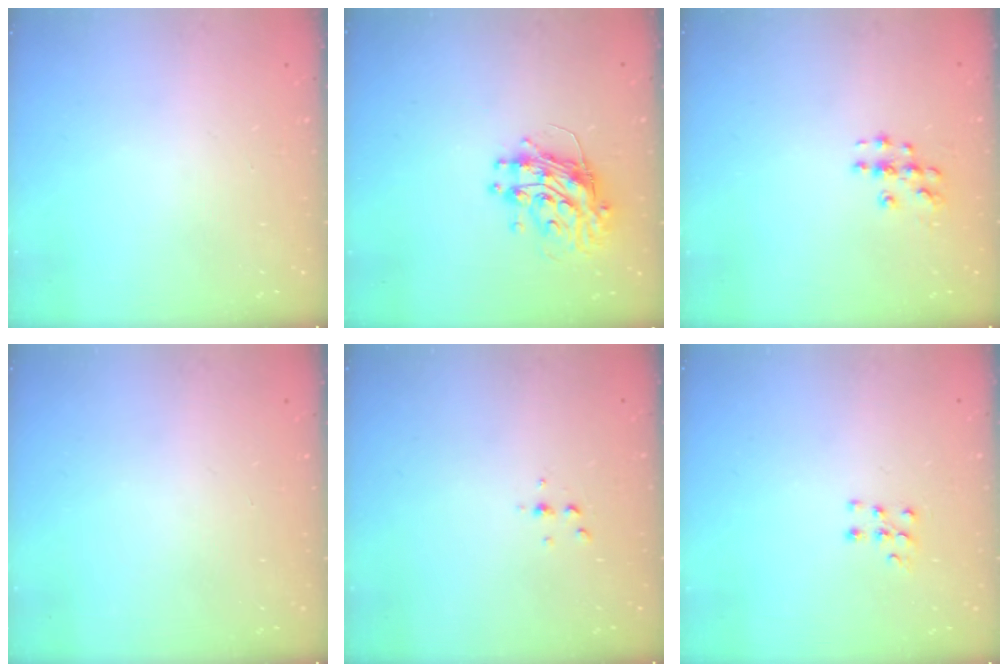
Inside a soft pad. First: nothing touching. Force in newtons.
{"total": 11.4, "press": 11.3, "slide": 1.1}
{"total": 5.4, "press": 5.4, "slide": 0.5}
{"total": 0.0}
{"total": 2.6, "press": 2.6, "slide": 0.3}
{"total": 6.1, "press": 6.0, "slide": 0.5}